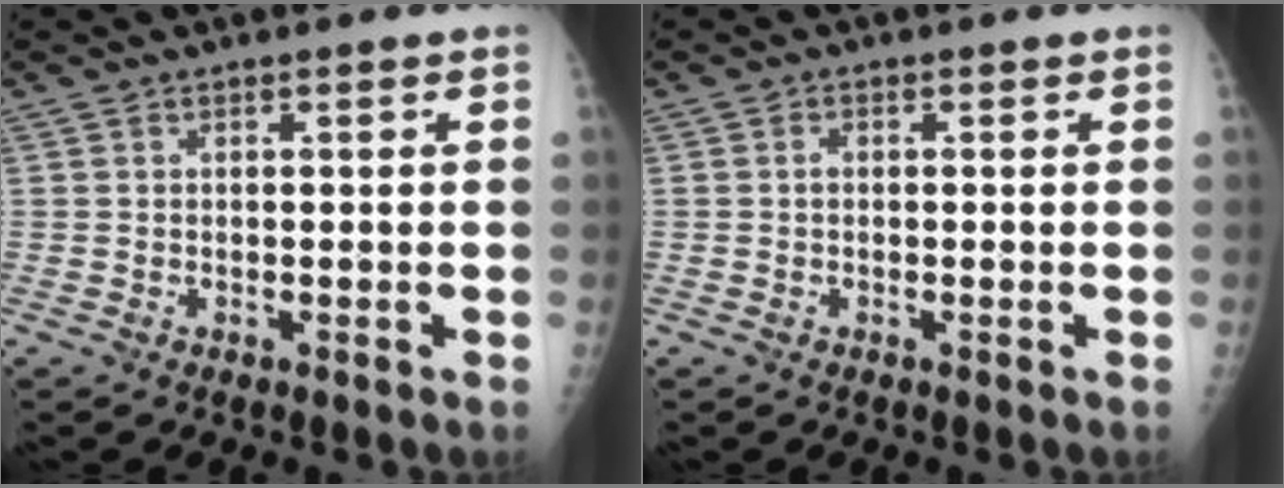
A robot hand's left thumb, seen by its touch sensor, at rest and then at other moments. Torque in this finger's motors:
{"motor_torque": [0.00, -0.07, -0.05, -0.02, 0.00]}